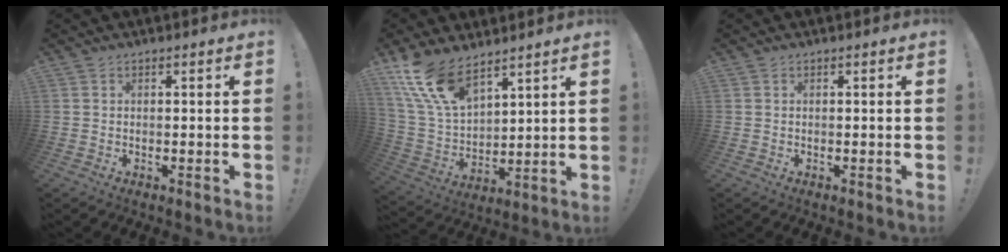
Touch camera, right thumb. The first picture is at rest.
{"total": 15.4, "force": [11.1, 6.8, 8.1], "torque": [-0.190, -0.065, 0.214]}
{"total": 0.0}